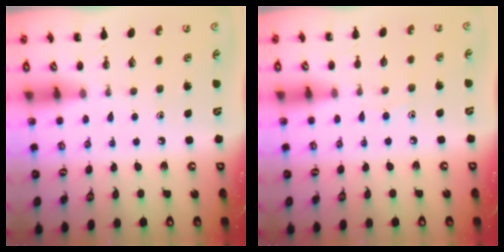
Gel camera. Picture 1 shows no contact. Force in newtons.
{"total": 2.5, "press": 2.3, "slide": 1.0}